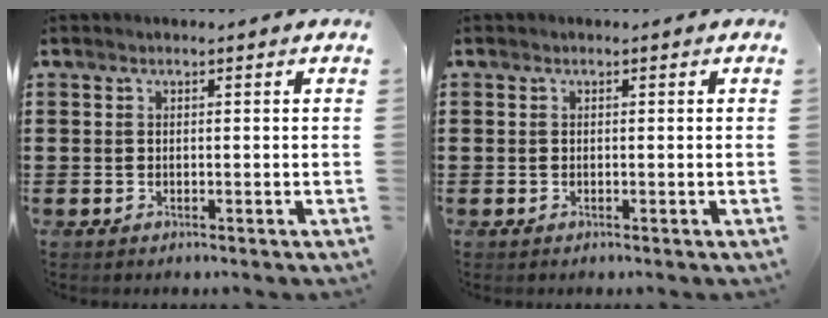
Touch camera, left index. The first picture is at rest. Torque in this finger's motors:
{"motor_torque": [0.00, 0.00, 0.00, 0.00]}